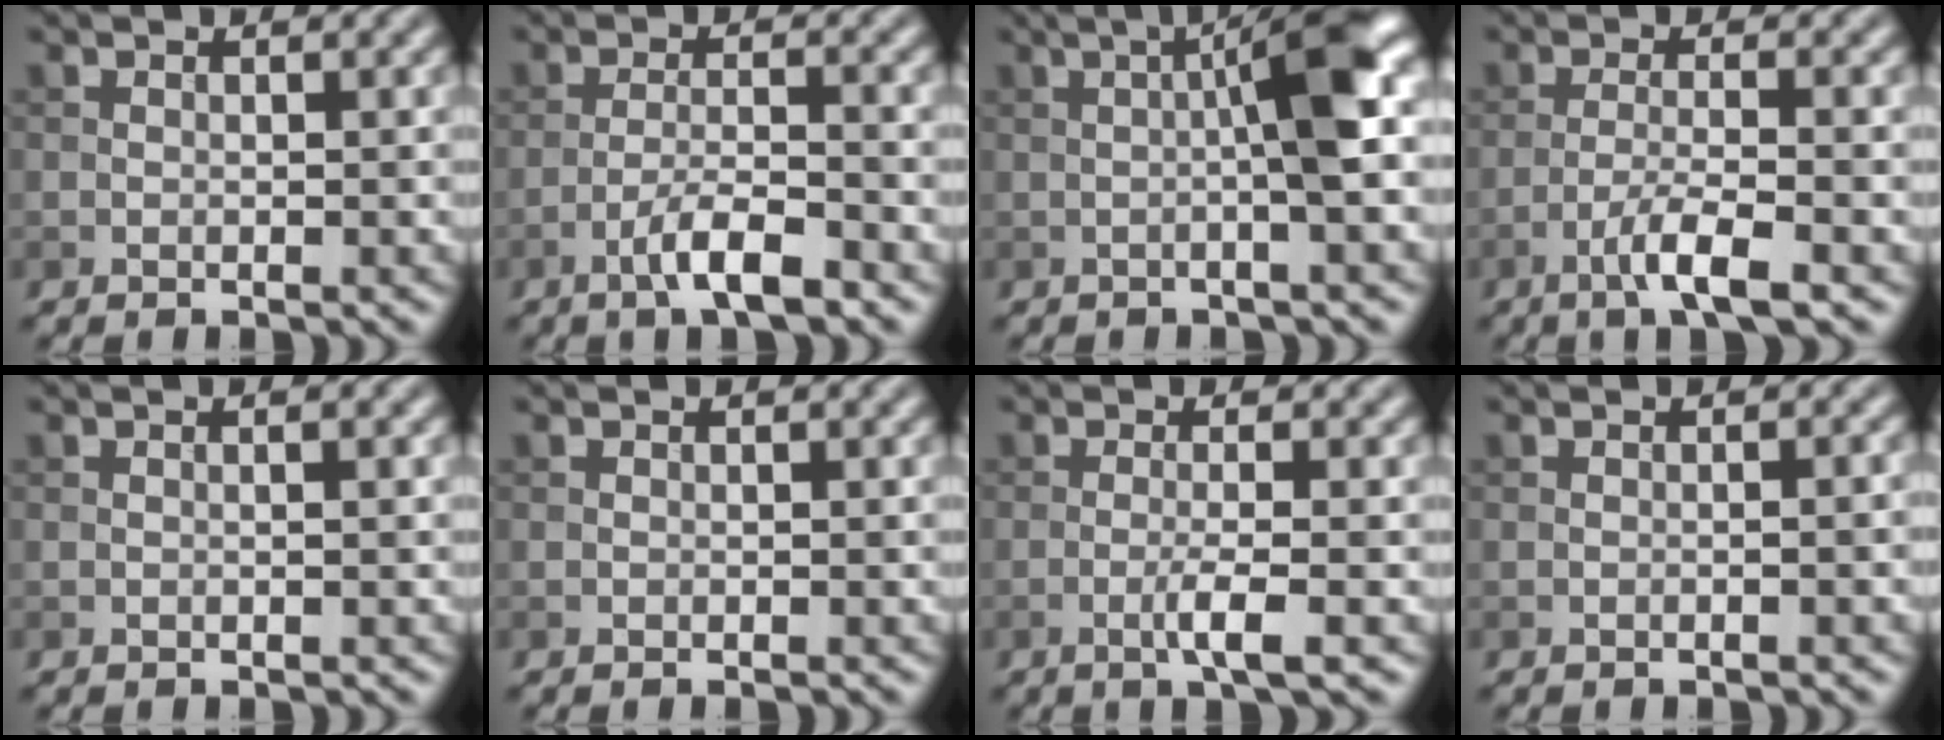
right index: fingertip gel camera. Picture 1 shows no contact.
{"total": 4.1, "force": [-2.5, 0.7, 3.2], "torque": [-0.061, 0.007, -0.051]}
{"total": 6.6, "force": [0.5, 0.9, 6.6], "torque": [-0.096, 0.017, 0.003]}
{"total": 3.8, "force": [-2.0, 0.4, 3.2], "torque": [-0.060, 0.007, -0.046]}
{"total": 0.6, "force": [0.0, 0.1, 0.6], "torque": [-0.010, 0.001, 0.000]}
{"total": 0.0}
{"total": 2.8, "force": [-0.8, 0.3, 2.7], "torque": [-0.046, 0.003, -0.022]}
{"total": 1.5, "force": [-0.3, 0.4, 1.4], "torque": [-0.012, 0.001, -0.005]}